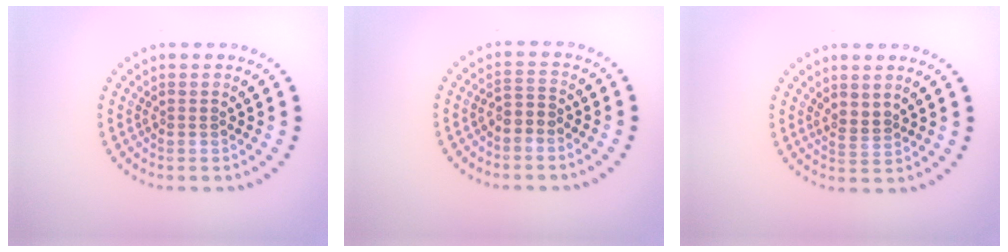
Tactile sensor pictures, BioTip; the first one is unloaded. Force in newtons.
{"total": 1.7, "press": 1.2, "slide": 1.1}
{"total": 1.1, "press": 0.9, "slide": 0.7}